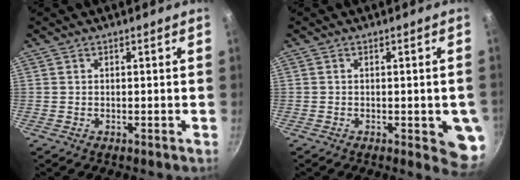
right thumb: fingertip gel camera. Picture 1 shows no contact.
{"total": 7.3, "force": [-1.6, 2.5, 6.7], "torque": [-0.052, 0.000, -0.017]}